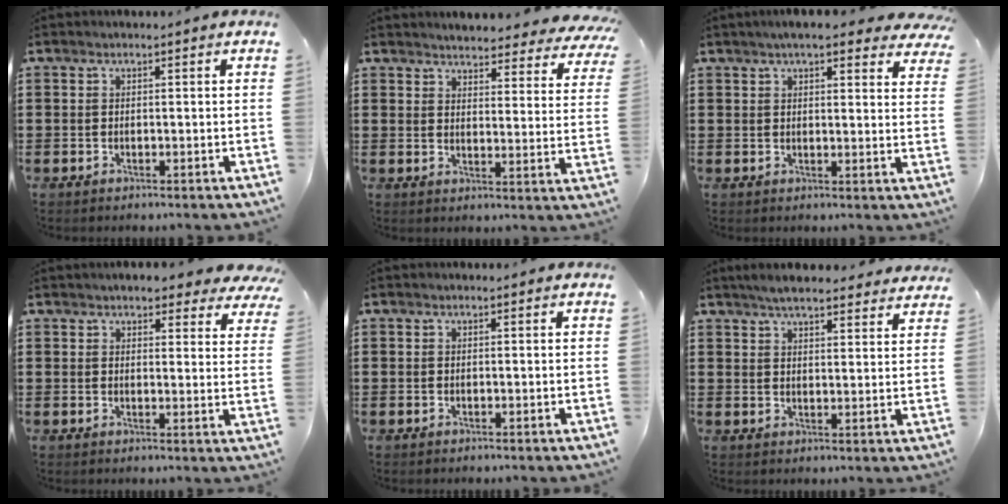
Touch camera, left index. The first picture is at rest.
{"total": 4.0, "force": [4.0, -0.1, 0.9], "torque": [-0.027, -0.027, 0.067]}
{"total": 5.3, "force": [4.4, 0.9, 2.7], "torque": [-0.059, -0.005, 0.078]}
{"total": 4.7, "force": [4.4, 0.6, 1.7], "torque": [-0.041, -0.013, 0.078]}
{"total": 0.0}
{"total": 5.1, "force": [4.7, 0.7, 1.7], "torque": [-0.047, -0.011, 0.087]}